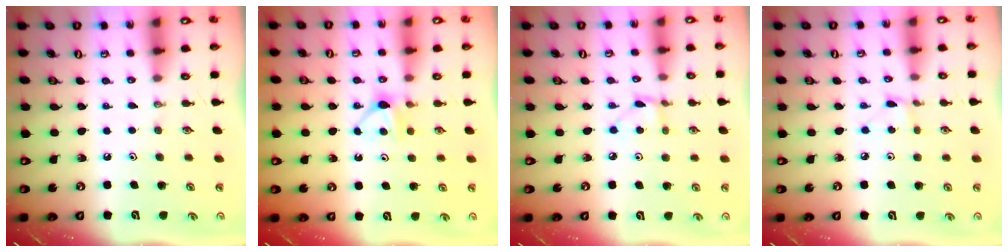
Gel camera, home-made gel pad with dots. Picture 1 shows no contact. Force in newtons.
{"total": 4.9, "press": 4.9, "slide": 0.8}
{"total": 3.3, "press": 3.3, "slide": 0.4}
{"total": 2.8, "press": 2.8, "slide": 0.4}